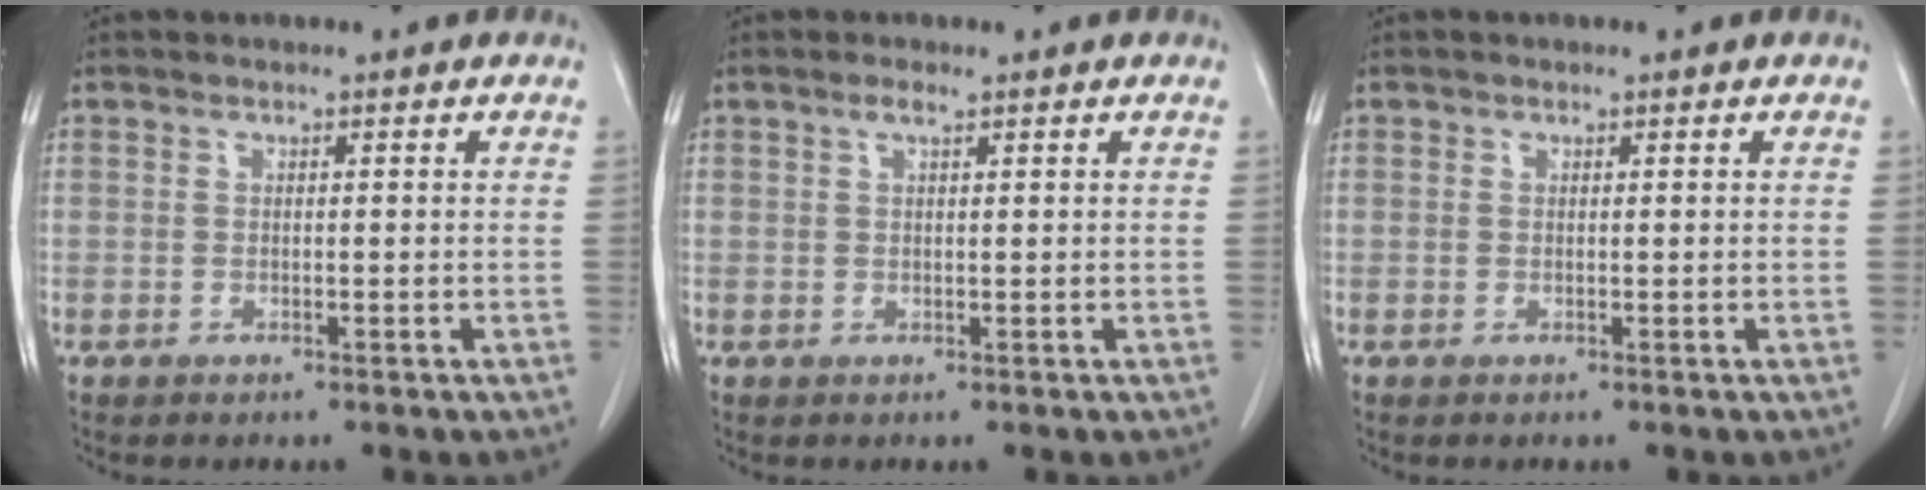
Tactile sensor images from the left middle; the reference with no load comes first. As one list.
[{"total": 1.2, "force": [0.8, 0.2, 0.9], "torque": [-0.020, 0.003, 0.016]}, {"total": 0.0}]